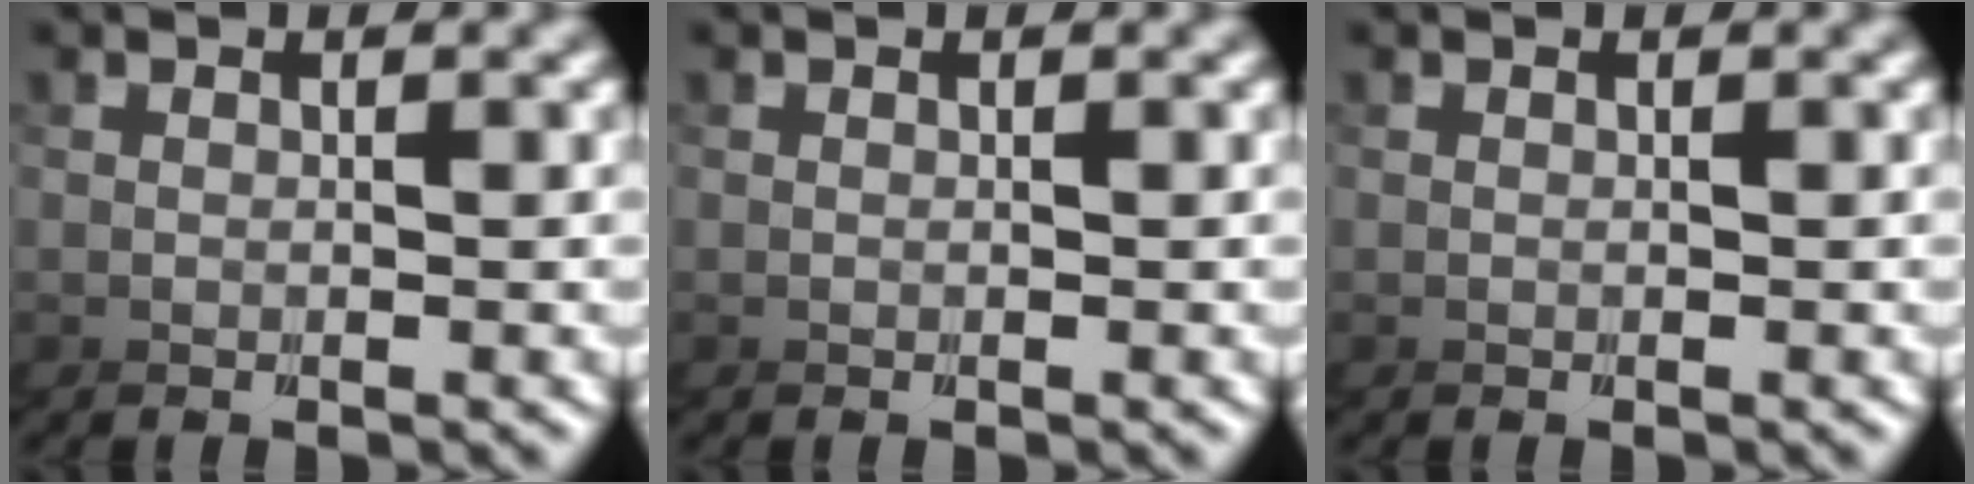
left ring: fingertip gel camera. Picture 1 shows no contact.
{"total": 0.0}
{"total": 0.0}